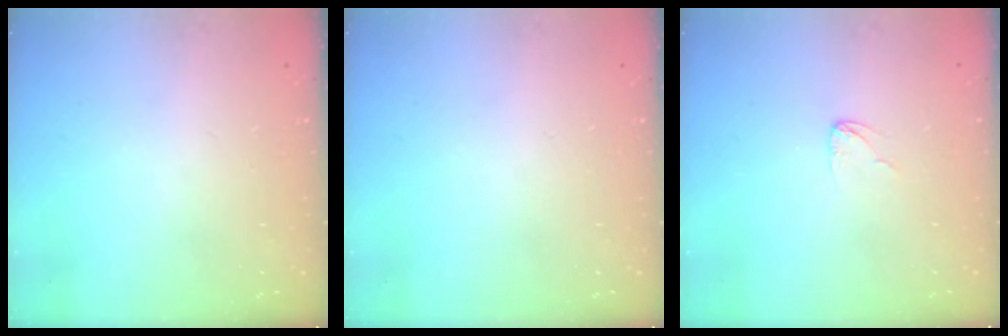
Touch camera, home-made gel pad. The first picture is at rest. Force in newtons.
{"total": 0.0}
{"total": 2.7, "press": 2.7, "slide": 0.2}